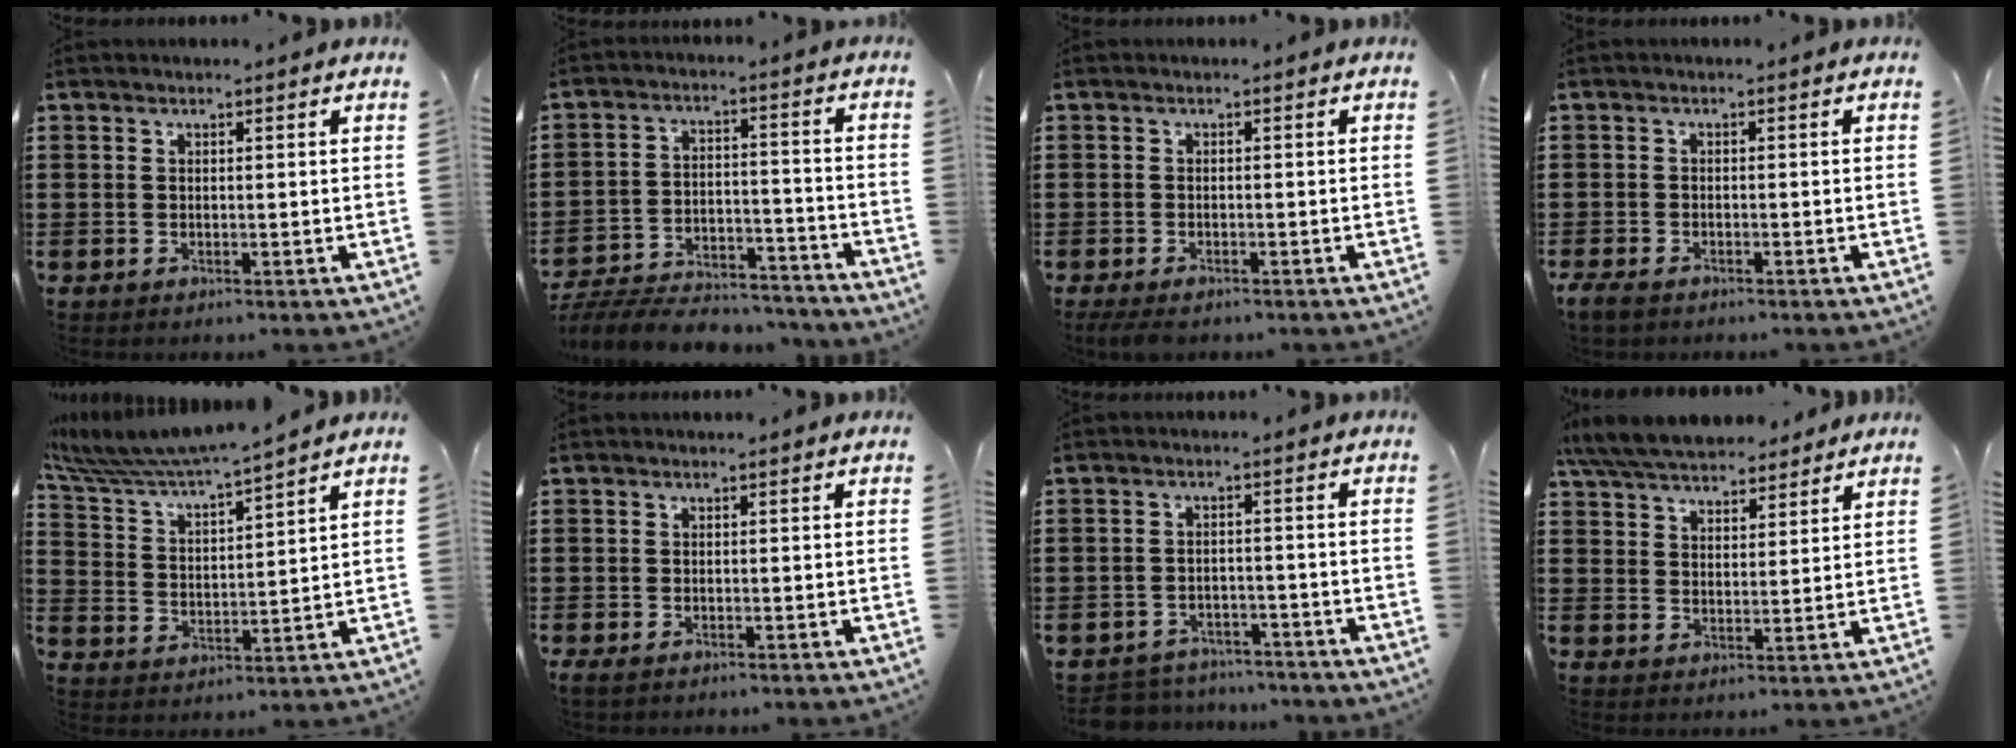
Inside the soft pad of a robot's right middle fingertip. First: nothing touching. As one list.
[{"total": 7.3, "force": [-7.1, 1.3, 1.4], "torque": [-0.027, 0.016, -0.138]}, {"total": 1.2, "force": [-0.9, 0.4, 0.6], "torque": [-0.020, -0.005, -0.020]}, {"total": 1.7, "force": [-1.4, 0.6, 0.7], "torque": [-0.031, -0.004, -0.031]}, {"total": 5.7, "force": [5.5, -0.2, 1.6], "torque": [-0.057, -0.038, 0.091]}, {"total": 0.6, "force": [-0.4, 0.2, 0.4], "torque": [-0.017, -0.007, -0.010]}, {"total": 3.6, "force": [-3.6, 0.6, -0.3], "torque": [-0.005, -0.002, -0.076]}, {"total": 7.2, "force": [6.8, 1.7, 1.9], "torque": [-0.062, -0.017, 0.128]}]